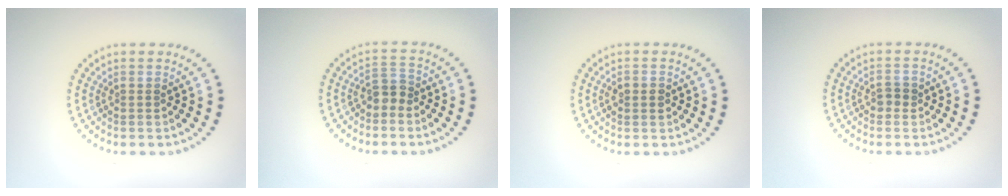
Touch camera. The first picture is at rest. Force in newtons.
{"total": 1.9, "press": 1.5, "slide": 1.0}
{"total": 1.7, "press": 1.7, "slide": 0.1}
{"total": 1.2, "press": 1.2, "slide": 0.3}